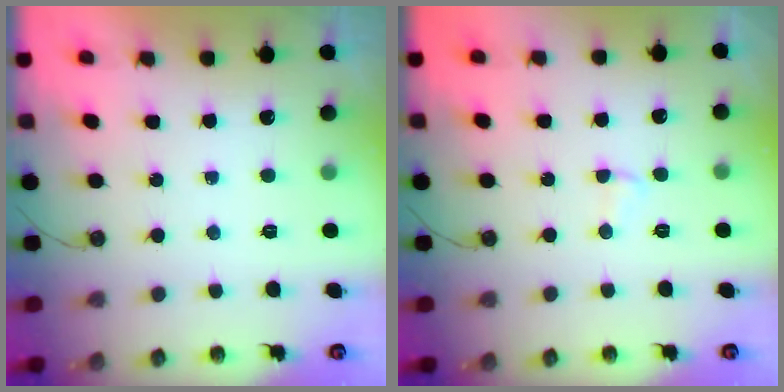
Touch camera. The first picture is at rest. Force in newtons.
{"total": 2.5, "press": 2.5, "slide": 0.5}